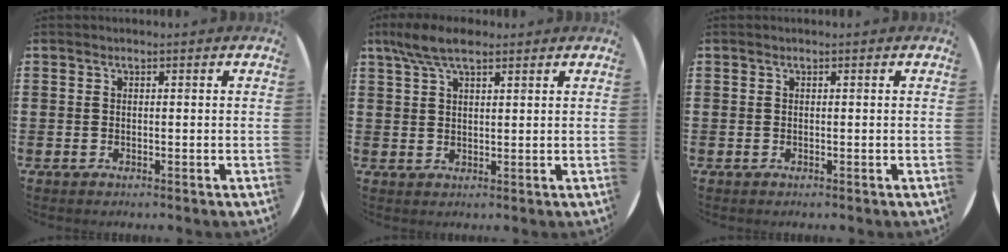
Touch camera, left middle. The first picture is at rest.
{"total": 5.5, "force": [3.9, 1.8, 3.4], "torque": [-0.075, 0.004, 0.072]}
{"total": 0.0}